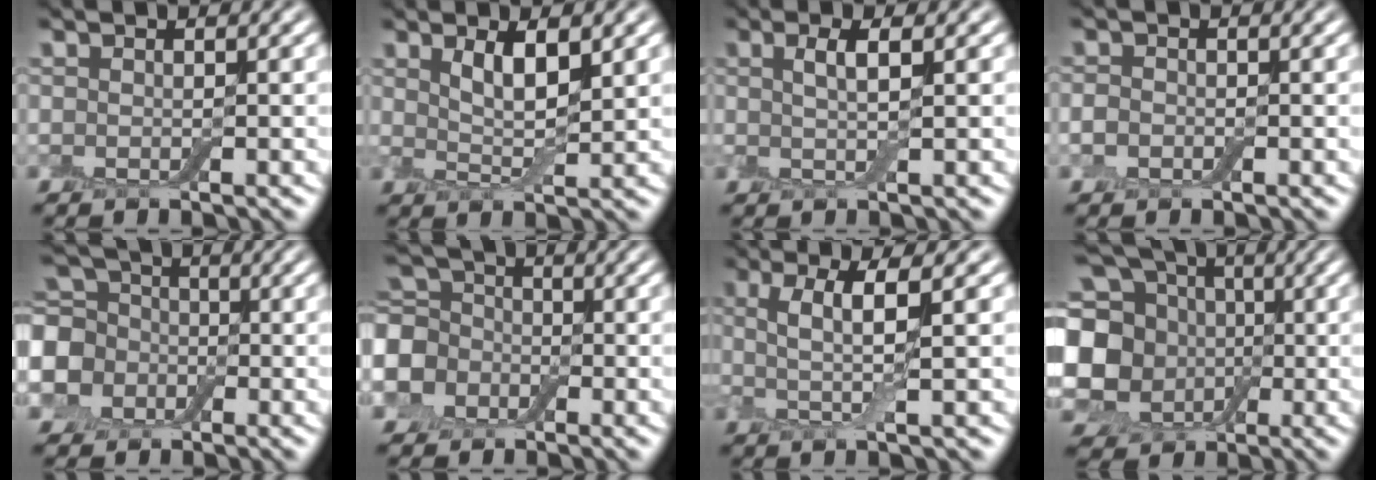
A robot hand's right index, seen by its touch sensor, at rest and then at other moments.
{"total": 3.2, "force": [1.4, 0.8, 2.8], "torque": [-0.055, -0.007, 0.026]}
{"total": 2.4, "force": [0.5, 0.5, 2.3], "torque": [-0.040, -0.002, 0.006]}
{"total": 1.1, "force": [-0.6, 0.9, 0.4], "torque": [-0.007, -0.004, -0.017]}
{"total": 7.5, "force": [-0.8, 6.6, 3.5], "torque": [-0.087, 0.000, -0.045]}
{"total": 7.5, "force": [-1.7, 6.5, 3.3], "torque": [-0.084, 0.004, -0.066]}
{"total": 4.5, "force": [0.7, 0.8, 4.4], "torque": [-0.090, 0.001, 0.013]}
{"total": 14.1, "force": [0.6, 12.2, 7.0], "torque": [-0.183, 0.010, -0.010]}